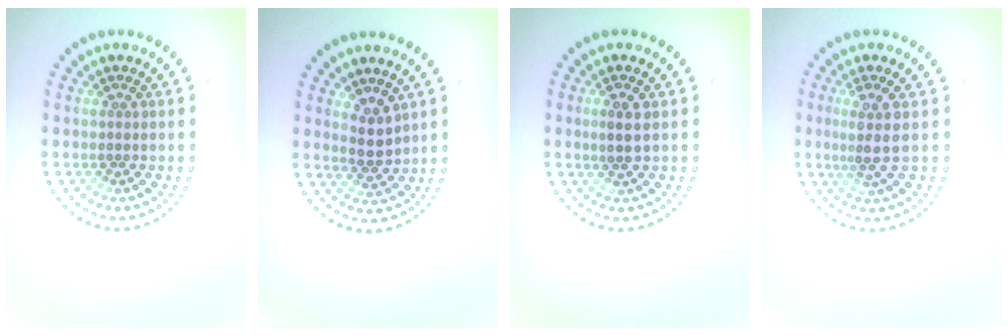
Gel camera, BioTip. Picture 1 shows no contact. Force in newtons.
{"total": 2.2, "press": 2.0, "slide": 0.9}
{"total": 1.7, "press": 1.6, "slide": 0.6}
{"total": 2.6, "press": 2.0, "slide": 1.6}